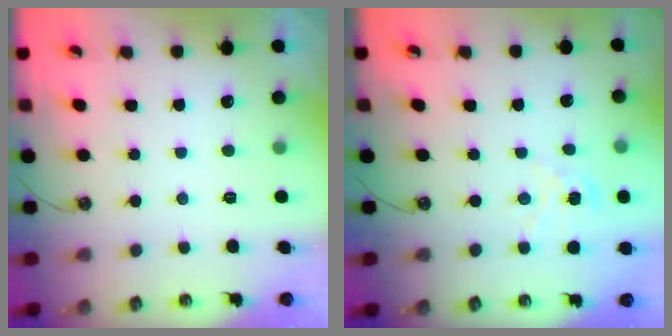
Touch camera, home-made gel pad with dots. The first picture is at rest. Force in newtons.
{"total": 1.6, "press": 1.6, "slide": 0.2}